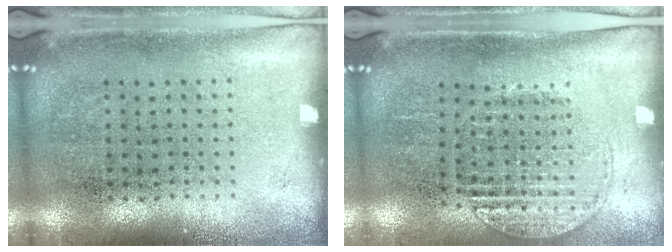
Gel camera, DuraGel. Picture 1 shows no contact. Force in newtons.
{"total": 1.3, "press": 1.1, "slide": 0.7}